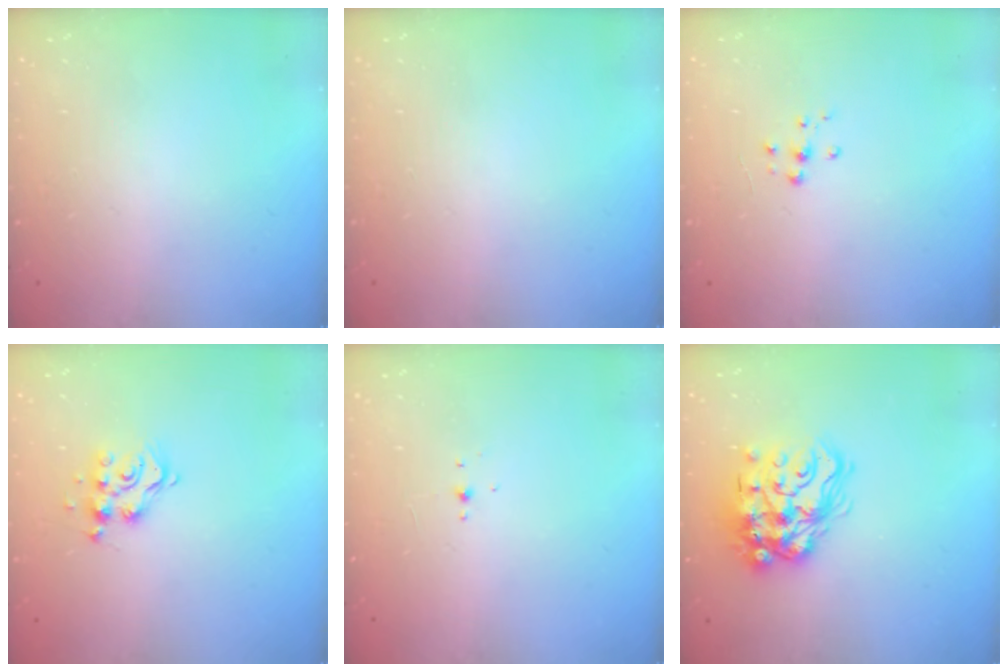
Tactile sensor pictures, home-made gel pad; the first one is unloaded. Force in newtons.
{"total": 0.0}
{"total": 6.3, "press": 6.3, "slide": 0.7}
{"total": 9.7, "press": 9.7, "slide": 0.7}
{"total": 3.2, "press": 3.1, "slide": 0.8}
{"total": 17.8, "press": 17.7, "slide": 1.1}